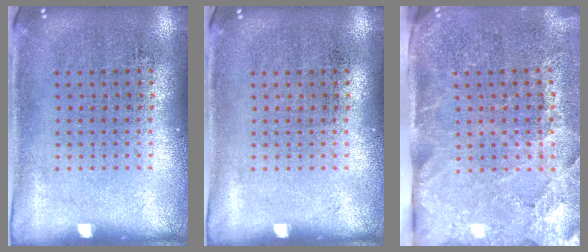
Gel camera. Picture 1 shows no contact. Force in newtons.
{"total": 0.0}
{"total": 3.9, "press": 3.3, "slide": 2.2}